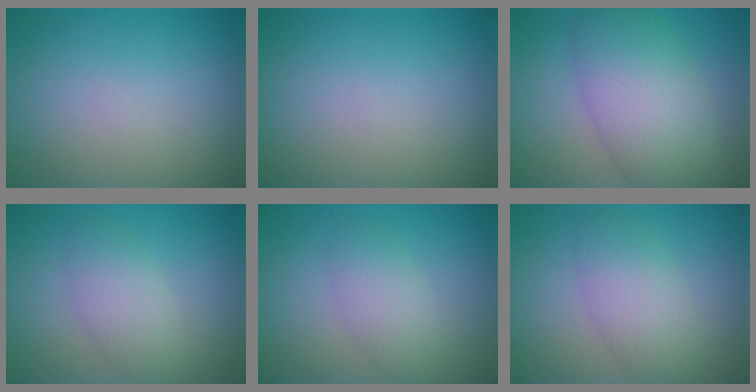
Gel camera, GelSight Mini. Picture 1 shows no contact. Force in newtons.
{"total": 0.0}
{"total": 8.0, "press": 8.0, "slide": 0.2}
{"total": 2.6, "press": 2.6, "slide": 0.3}
{"total": 2.7, "press": 2.7, "slide": 0.1}
{"total": 3.9, "press": 3.9, "slide": 0.1}